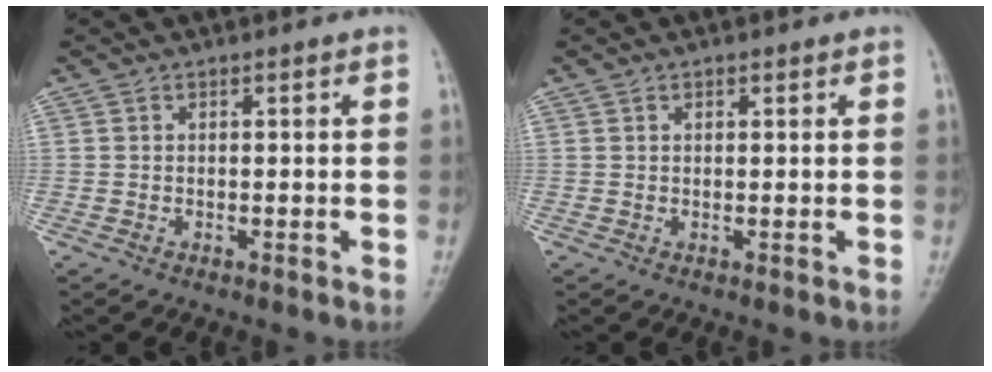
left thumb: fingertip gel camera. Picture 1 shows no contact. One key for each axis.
{"total": 0.6, "fx": 0.4, "fy": 0.3, "fz": 0.4, "tx": -0.005, "ty": -0.001, "tz": 0.005}